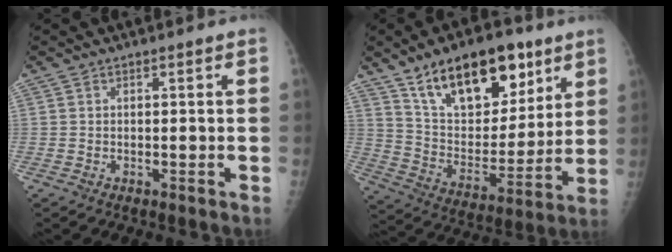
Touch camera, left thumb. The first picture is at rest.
{"total": 21.7, "force": [13.1, 11.0, 13.4], "torque": [-0.168, -0.054, 0.229]}